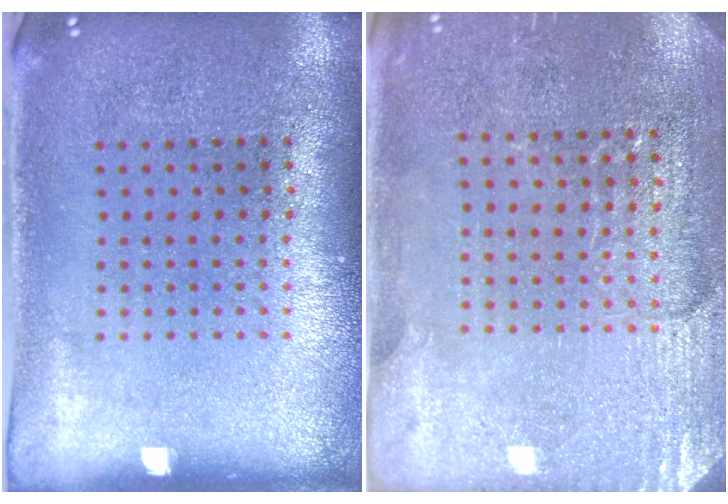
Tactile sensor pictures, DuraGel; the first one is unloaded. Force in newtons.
{"total": 2.9, "press": 2.8, "slide": 0.6}